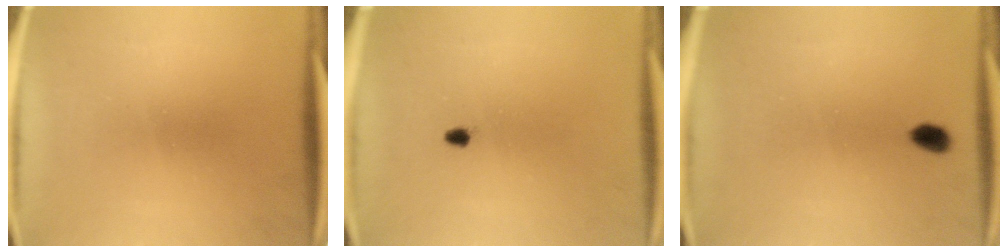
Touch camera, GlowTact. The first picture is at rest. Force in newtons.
{"total": 0.9}
{"total": 2.4}